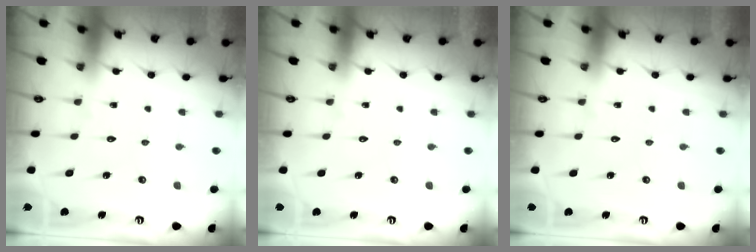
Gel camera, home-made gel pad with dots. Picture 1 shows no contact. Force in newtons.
{"total": 0.0}
{"total": 0.0}